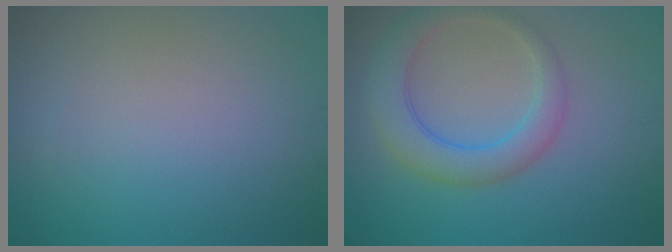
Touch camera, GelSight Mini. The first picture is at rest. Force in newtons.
{"total": 4.4, "press": 4.4, "slide": 0.2}